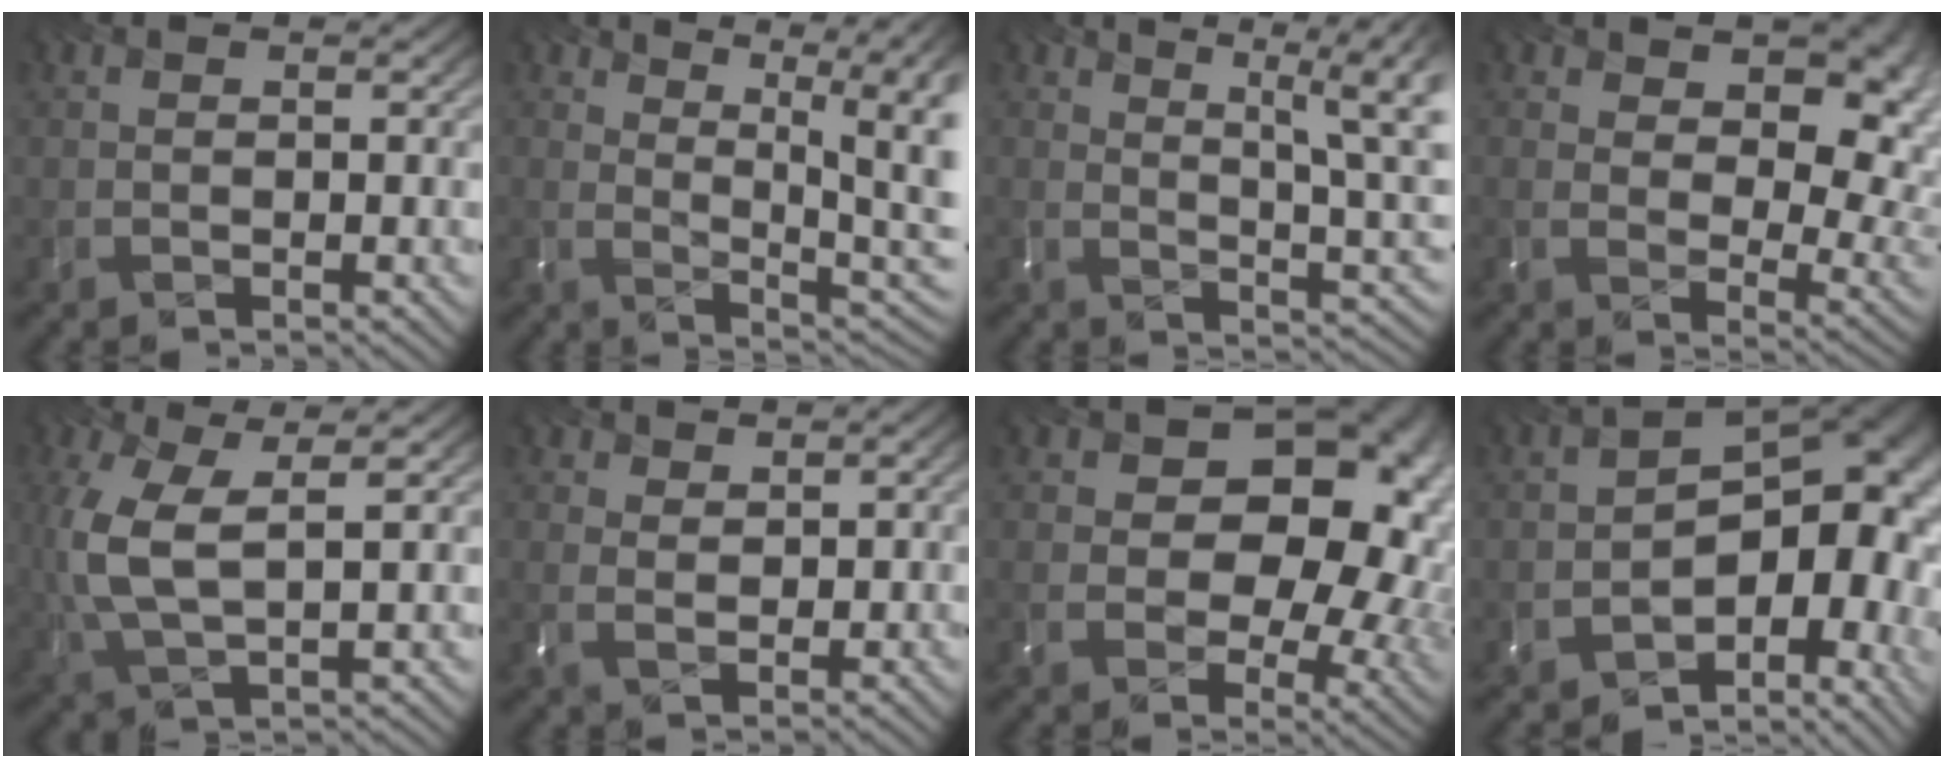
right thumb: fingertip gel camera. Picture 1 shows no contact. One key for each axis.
{"total": 9.8, "fx": 4.3, "fy": 4.5, "fz": 7.6, "tx": -0.142, "ty": 0.007, "tz": 0.087}
{"total": 11.1, "fx": 4.9, "fy": 4.2, "fz": 9.1, "tx": -0.158, "ty": 0.002, "tz": 0.090}
{"total": 11.7, "fx": 5.8, "fy": 6.2, "fz": 8.1, "tx": -0.153, "ty": -0.009, "tz": 0.118}
{"total": 7.5, "fx": -0.9, "fy": 3.7, "fz": 6.5, "tx": -0.188, "ty": -0.020, "tz": 0.008}
{"total": 1.1, "fx": 0.7, "fy": 0.1, "fz": -0.8, "tx": -0.009, "ty": -0.010, "tz": 0.042}
{"total": 16.0, "fx": 3.4, "fy": 11.7, "fz": 10.3, "tx": -0.144, "ty": -0.006, "tz": 0.096}
{"total": 13.1, "fx": -4.7, "fy": 7.8, "fz": 9.4, "tx": -0.137, "ty": -0.037, "tz": -0.048}